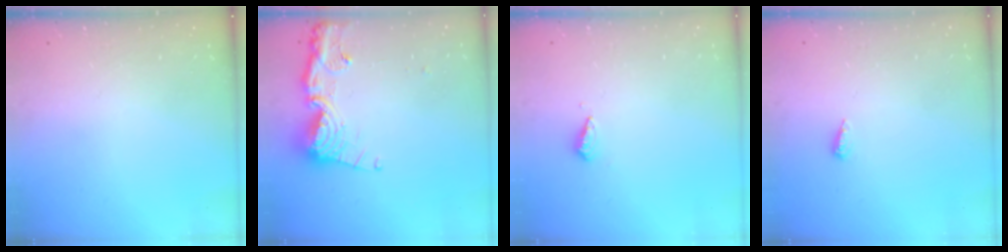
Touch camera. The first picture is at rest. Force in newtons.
{"total": 14.4, "press": 14.3, "slide": 1.9}
{"total": 2.8, "press": 2.8, "slide": 0.7}
{"total": 6.0, "press": 6.0, "slide": 0.6}